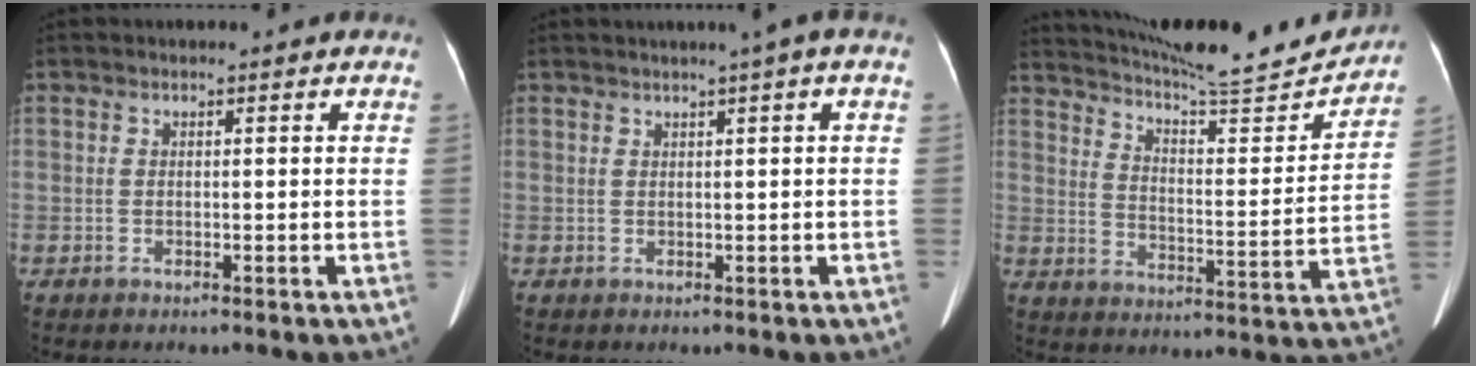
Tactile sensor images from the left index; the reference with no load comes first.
{"total": 2.7, "force": [1.4, -0.5, 2.3], "torque": [-0.035, 0.011, 0.022]}
{"total": 18.9, "force": [18.1, 0.8, 5.4], "torque": [-0.095, -0.042, 0.256]}